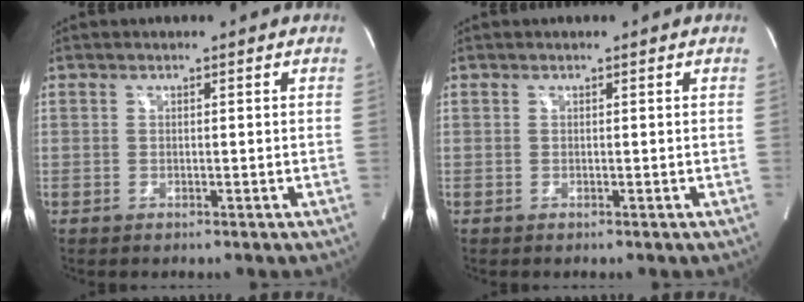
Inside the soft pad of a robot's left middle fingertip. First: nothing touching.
{"total": 0.0}